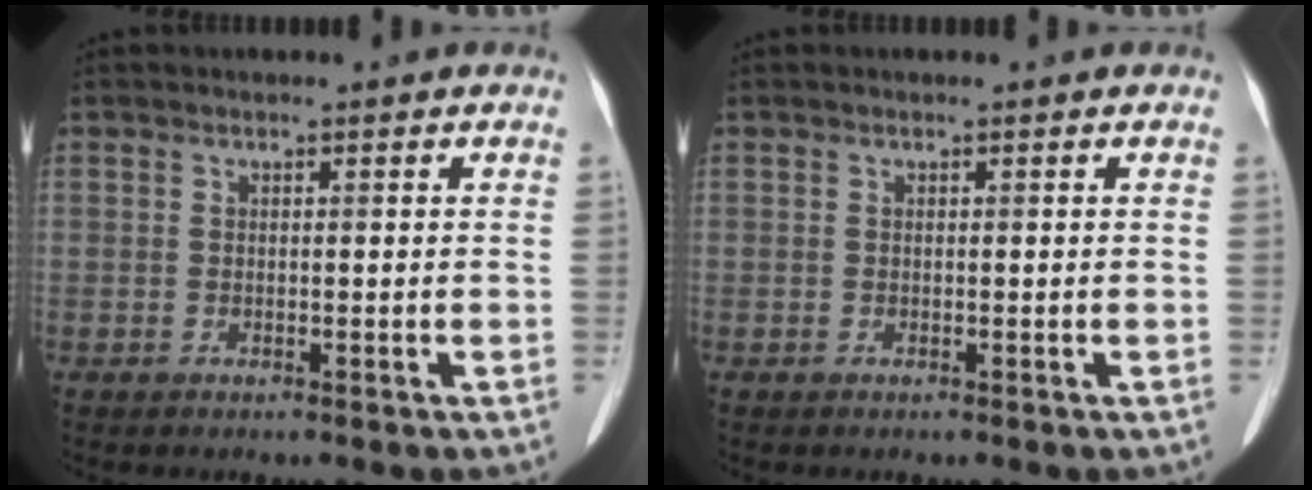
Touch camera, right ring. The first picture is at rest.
{"total": 0.0}